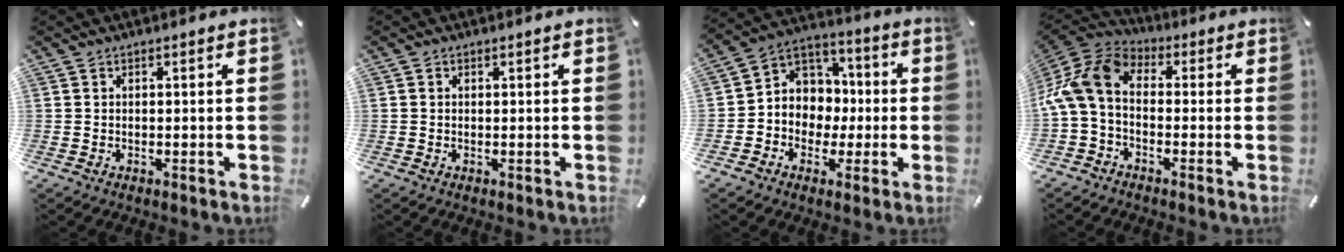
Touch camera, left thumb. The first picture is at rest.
{"total": 0.6, "force": [0.1, 0.5, 0.3], "torque": [-0.006, 0.003, 0.000]}
{"total": 8.5, "force": [-1.4, 8.4, 0.7], "torque": [-0.027, 0.004, -0.019]}
{"total": 10.3, "force": [-2.0, 7.2, 7.0], "torque": [-0.167, 0.011, -0.043]}